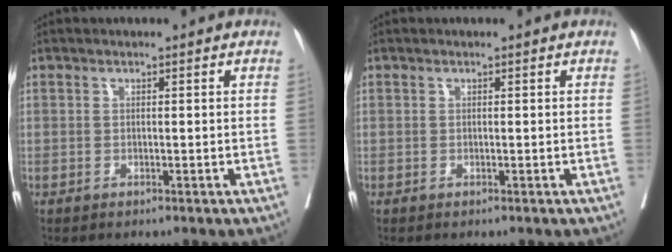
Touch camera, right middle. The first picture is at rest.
{"total": 0.0}